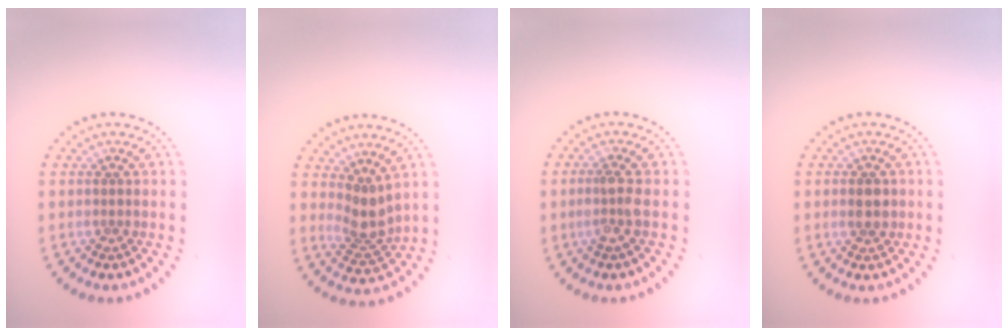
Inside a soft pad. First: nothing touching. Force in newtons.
{"total": 2.8, "press": 2.2, "slide": 1.8}
{"total": 1.8, "press": 1.6, "slide": 0.9}
{"total": 1.9, "press": 1.9, "slide": 0.2}